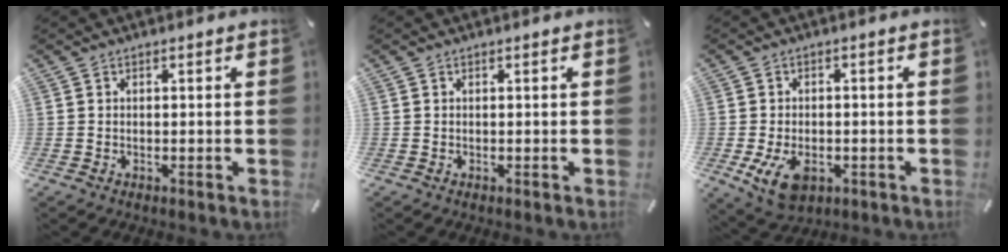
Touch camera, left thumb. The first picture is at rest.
{"total": 0.0}
{"total": 7.4, "force": [-2.6, 4.9, 4.9], "torque": [-0.101, 0.003, -0.046]}